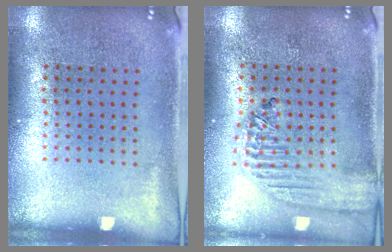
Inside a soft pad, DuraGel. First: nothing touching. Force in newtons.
{"total": 2.0, "press": 1.8, "slide": 0.9}